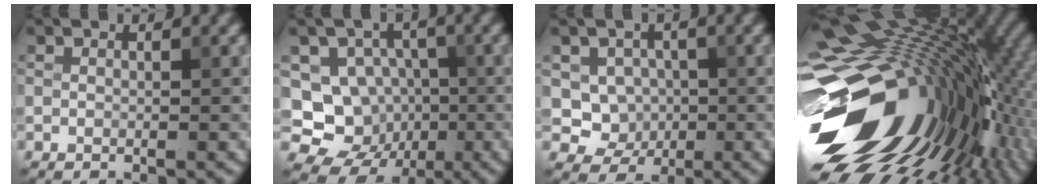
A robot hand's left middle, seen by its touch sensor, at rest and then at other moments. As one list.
[{"total": 10.2, "force": [-2.4, 9.3, 3.6], "torque": [-0.066, 0.006, -0.052]}, {"total": 3.5, "force": [0.1, 3.2, 1.3], "torque": [-0.020, -0.006, -0.003]}, {"total": 20.6, "force": [-2.2, 12.7, 16.0], "torque": [-0.284, -0.041, -0.019]}]